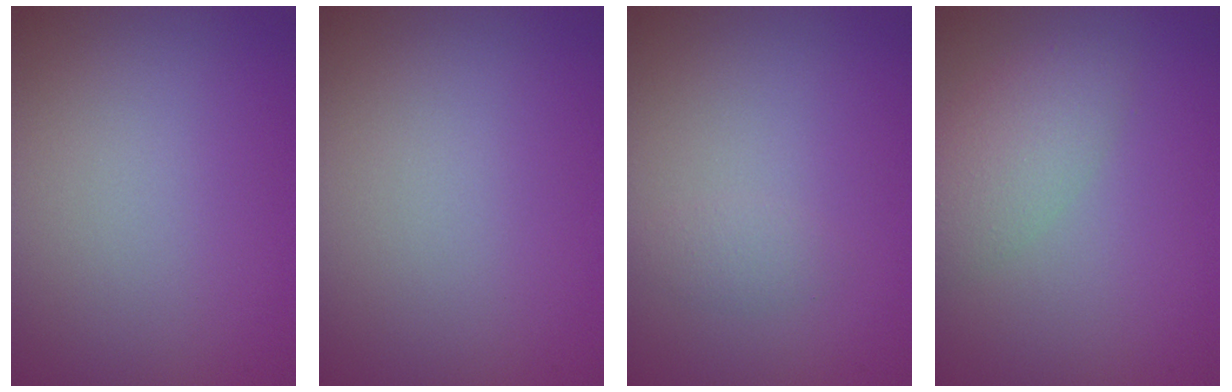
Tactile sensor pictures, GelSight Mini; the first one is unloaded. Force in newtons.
{"total": 0.0}
{"total": 0.9, "press": 0.9, "slide": 0.0}
{"total": 3.2, "press": 3.2, "slide": 0.1}